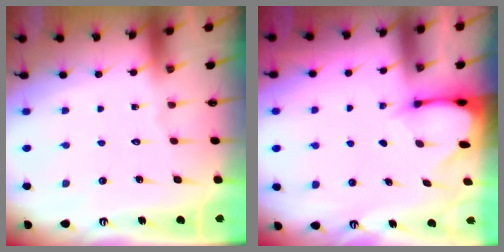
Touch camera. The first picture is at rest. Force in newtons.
{"total": 2.4, "press": 2.4, "slide": 0.3}